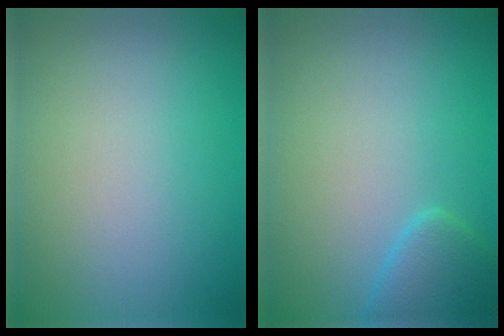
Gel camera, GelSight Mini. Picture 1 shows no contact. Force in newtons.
{"total": 2.3, "press": 2.3, "slide": 0.2}